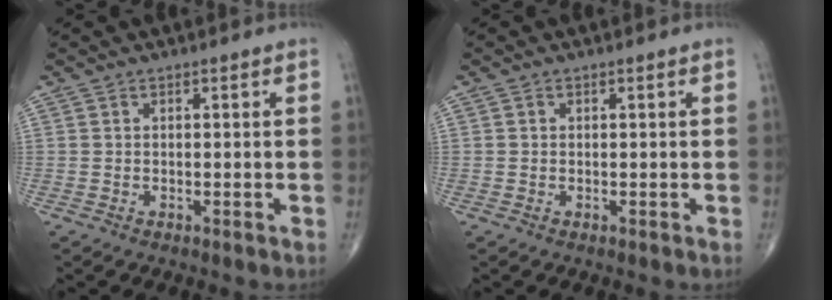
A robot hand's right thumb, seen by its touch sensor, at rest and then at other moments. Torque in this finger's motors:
{"motor_torque": [-0.53, -0.10, 0.04, -0.04, 0.02]}